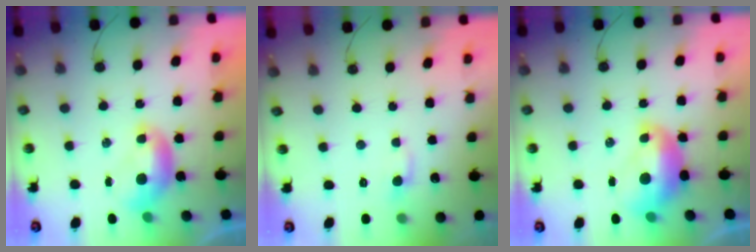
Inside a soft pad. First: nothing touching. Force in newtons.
{"total": 0.7, "press": 0.4, "slide": 0.6}
{"total": 2.6, "press": 2.5, "slide": 0.7}